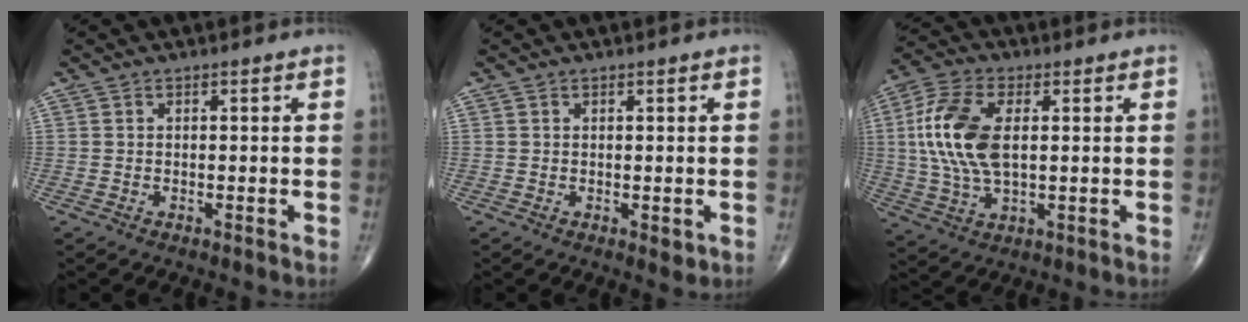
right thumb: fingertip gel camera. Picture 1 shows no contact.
{"total": 1.4, "force": [0.0, 0.8, 1.1], "torque": [-0.013, -0.004, 0.002]}
{"total": 14.2, "force": [1.9, 7.3, 12.0], "torque": [-0.260, 0.005, 0.037]}